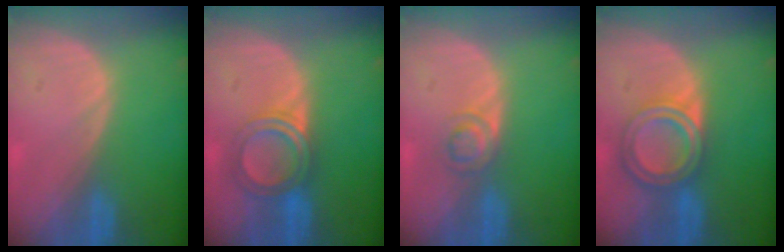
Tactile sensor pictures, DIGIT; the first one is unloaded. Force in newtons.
{"total": 5.2, "press": 5.1, "slide": 0.3}
{"total": 3.0, "press": 2.9, "slide": 0.2}
{"total": 6.8, "press": 6.0, "slide": 3.2}